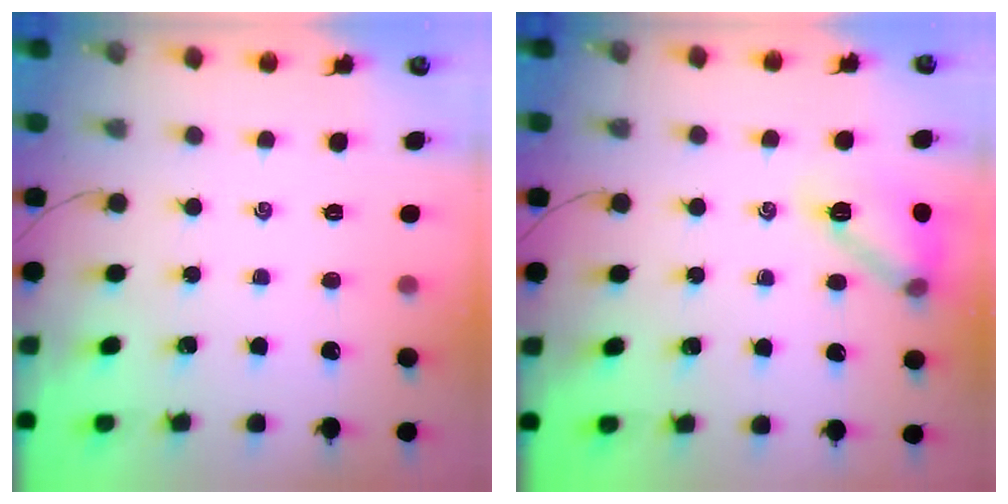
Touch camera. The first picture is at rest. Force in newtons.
{"total": 12.8, "press": 12.7, "slide": 0.7}